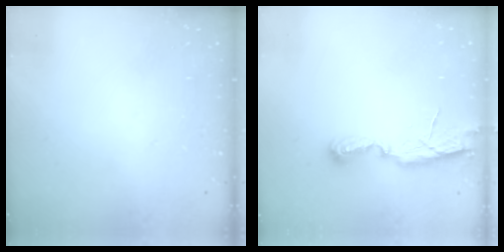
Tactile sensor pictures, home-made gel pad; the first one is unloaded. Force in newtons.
{"total": 6.5, "press": 6.5, "slide": 0.5}